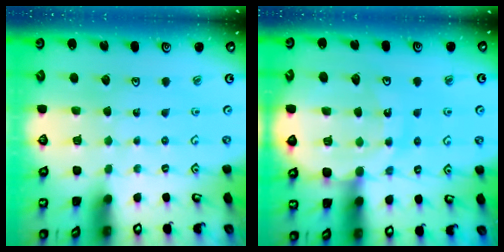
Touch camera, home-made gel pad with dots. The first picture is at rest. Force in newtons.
{"total": 13.3, "press": 13.2, "slide": 1.8}